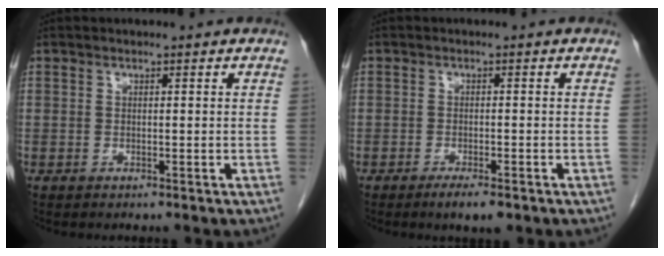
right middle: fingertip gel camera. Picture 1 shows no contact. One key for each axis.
{"total": 3.1, "fx": -2.1, "fy": 0.6, "fz": 2.2, "tx": -0.038, "ty": -0.004, "tz": -0.031}